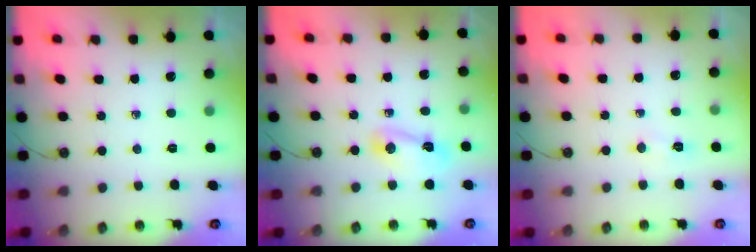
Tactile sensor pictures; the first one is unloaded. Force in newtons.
{"total": 4.8, "press": 4.7, "slide": 1.0}
{"total": 3.6, "press": 3.3, "slide": 1.3}